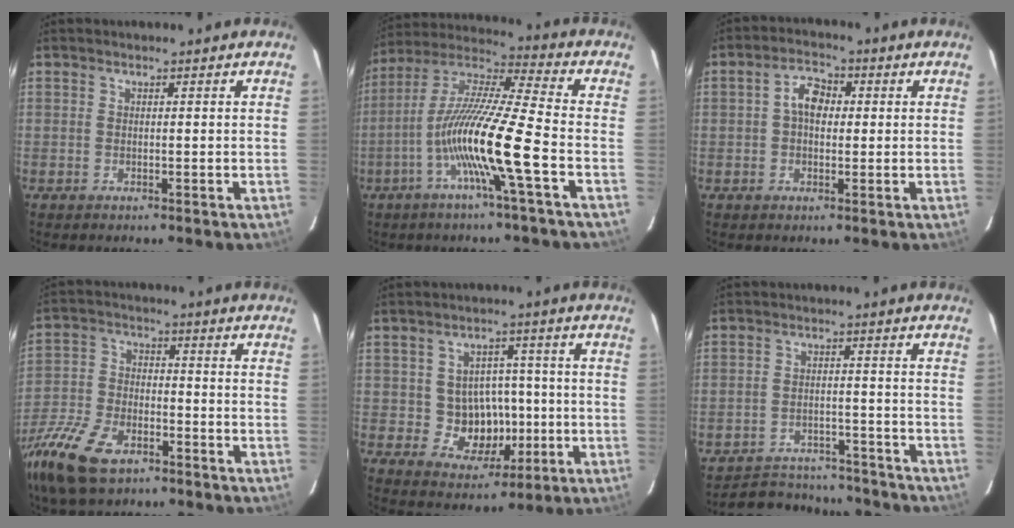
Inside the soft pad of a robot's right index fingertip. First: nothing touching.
{"total": 15.9, "force": [-6.1, -0.4, 14.7], "torque": [-0.276, -0.008, -0.124]}
{"total": 4.8, "force": [0.4, 3.3, 3.5], "torque": [-0.063, 0.019, 0.006]}
{"total": 17.9, "force": [-11.9, 8.5, 10.4], "torque": [-0.257, -0.030, -0.229]}
{"total": 8.8, "force": [-1.2, 7.9, 3.7], "torque": [-0.077, 0.013, -0.004]}
{"total": 15.8, "force": [-14.3, 5.1, 4.2], "torque": [-0.097, 0.021, -0.185]}